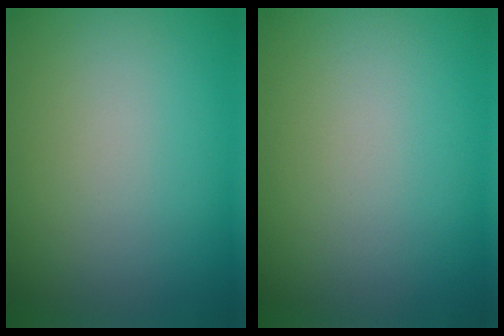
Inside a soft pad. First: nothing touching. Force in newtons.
{"total": 0.0}